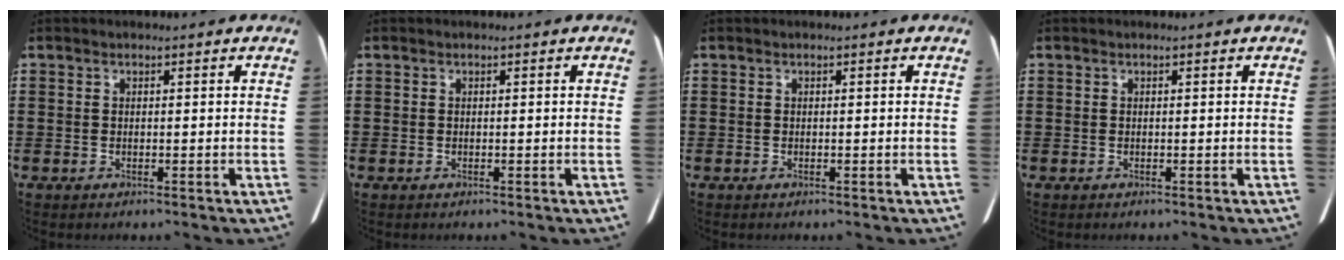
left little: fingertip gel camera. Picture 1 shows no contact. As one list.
[{"total": 0.0}, {"total": 0.0}, {"total": 0.0}]